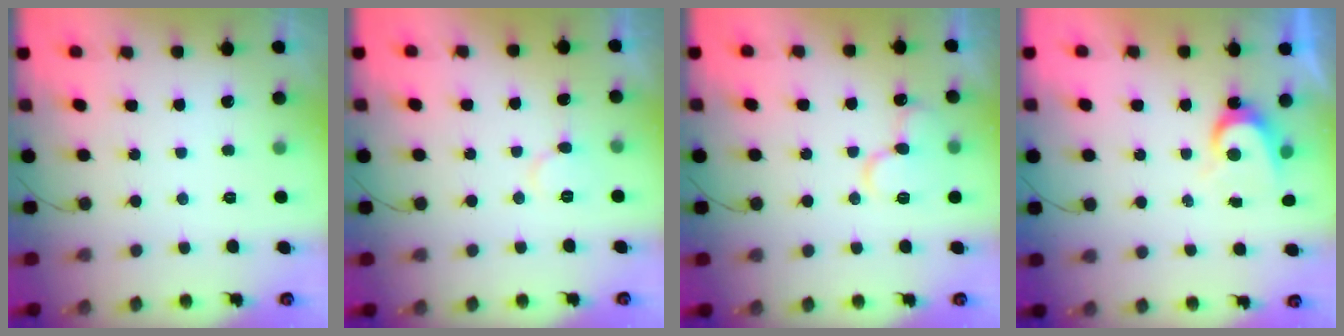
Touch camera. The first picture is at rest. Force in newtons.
{"total": 4.5, "press": 4.5, "slide": 0.3}
{"total": 12.0, "press": 11.9, "slide": 1.4}
{"total": 4.8, "press": 4.8, "slide": 0.4}